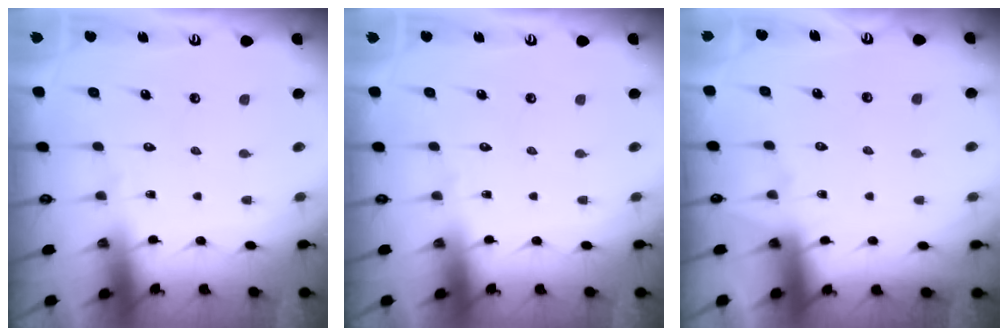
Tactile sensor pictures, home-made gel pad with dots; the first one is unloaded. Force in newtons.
{"total": 0.0}
{"total": 3.0, "press": 3.0, "slide": 0.4}